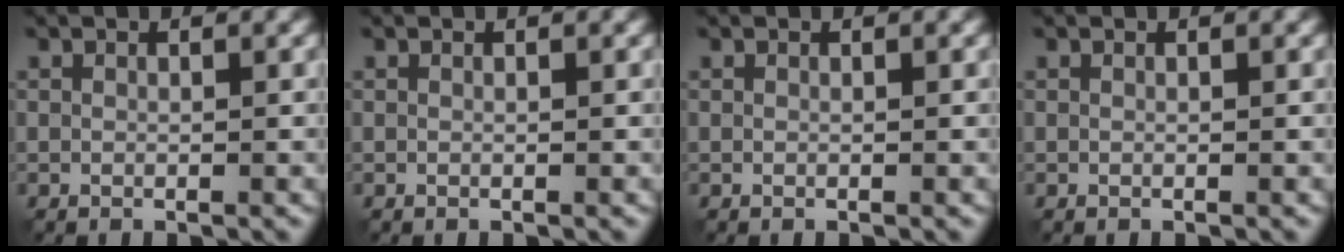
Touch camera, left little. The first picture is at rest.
{"total": 0.0}
{"total": 0.0}
{"total": 0.0}